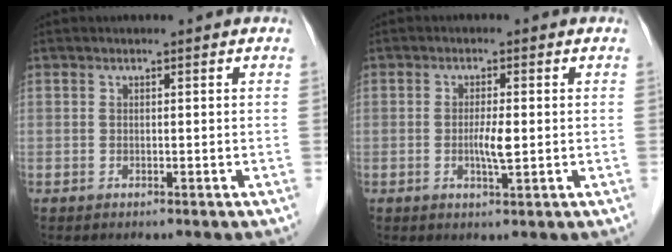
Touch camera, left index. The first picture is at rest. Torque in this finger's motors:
{"motor_torque": [0.44, 0.25, 0.08, 0.05]}